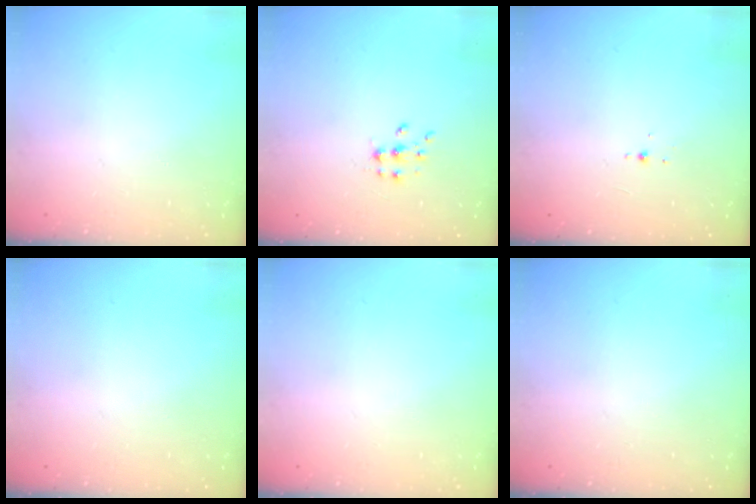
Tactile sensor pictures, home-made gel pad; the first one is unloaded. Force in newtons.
{"total": 7.1, "press": 7.1, "slide": 0.6}
{"total": 2.0, "press": 1.9, "slide": 0.8}
{"total": 0.0}
{"total": 0.0}
{"total": 0.0}